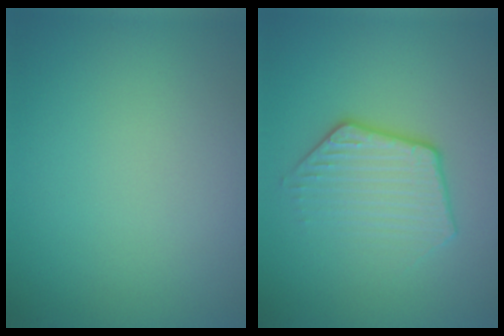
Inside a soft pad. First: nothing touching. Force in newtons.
{"total": 3.7, "press": 3.1, "slide": 2.1}